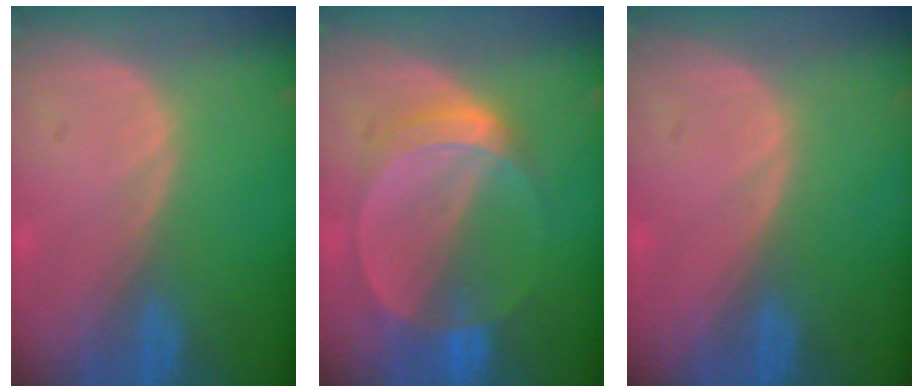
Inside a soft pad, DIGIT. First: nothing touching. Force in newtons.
{"total": 5.8, "press": 5.3, "slide": 2.3}
{"total": 0.0}